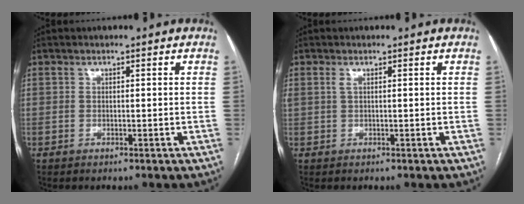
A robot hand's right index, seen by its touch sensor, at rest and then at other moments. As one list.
[{"total": 1.0, "force": [0.4, 0.3, 0.9], "torque": [-0.028, 0.011, 0.011]}]